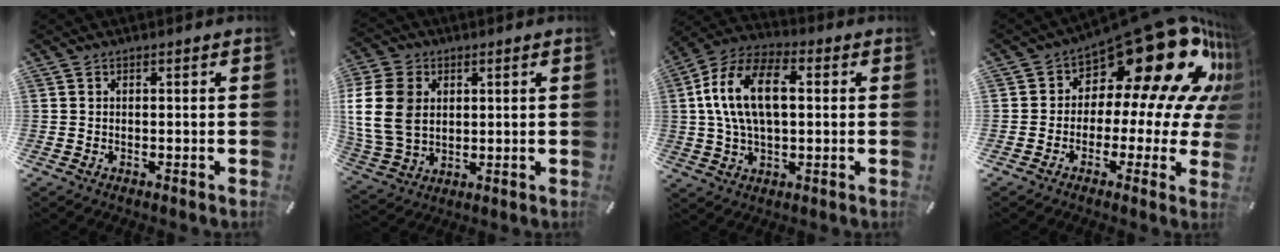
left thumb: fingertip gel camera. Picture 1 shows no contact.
{"total": 13.5, "force": [2.3, 10.7, 7.9], "torque": [-0.192, 0.013, 0.043]}
{"total": 14.6, "force": [2.6, 8.6, 11.5], "torque": [-0.254, 0.014, 0.042]}
{"total": 23.7, "force": [12.1, 10.9, 17.2], "torque": [-0.239, -0.095, 0.208]}